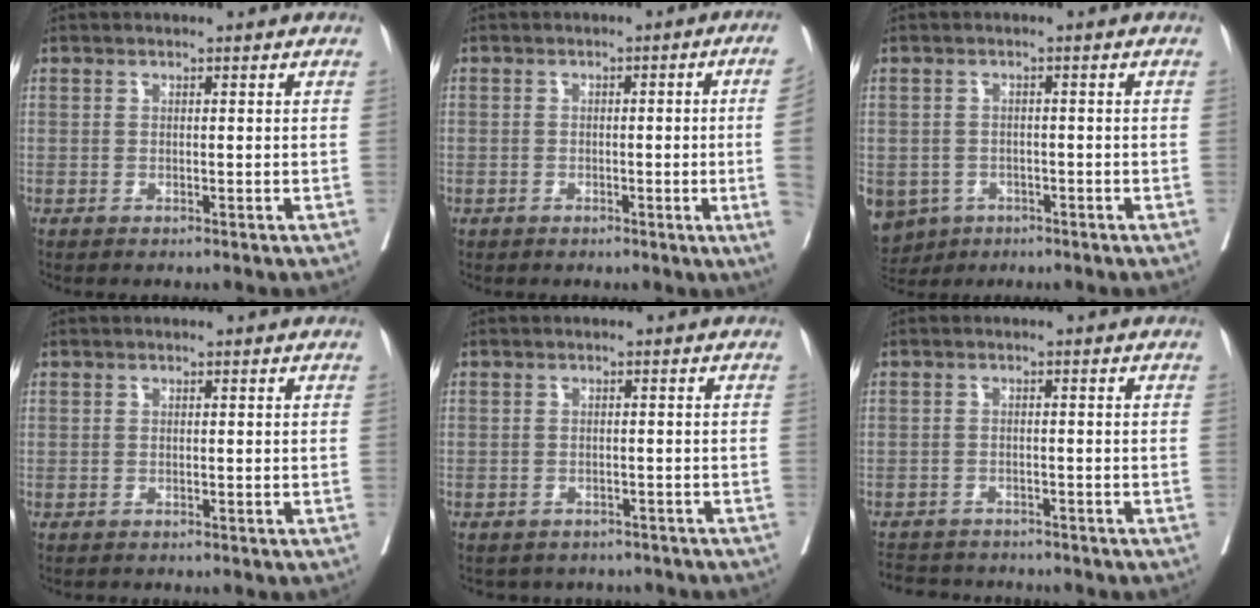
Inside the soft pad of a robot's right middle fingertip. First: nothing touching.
{"total": 6.3, "force": [-1.0, -0.8, 6.2], "torque": [-0.066, -0.002, -0.015]}
{"total": 10.9, "force": [-5.8, 8.5, 3.5], "torque": [-0.107, -0.009, -0.077]}
{"total": 0.0}
{"total": 8.6, "force": [-7.5, 3.5, 2.2], "torque": [-0.035, 0.008, -0.077]}
{"total": 6.4, "force": [-6.1, 1.8, 0.9], "torque": [-0.009, 0.004, -0.090]}